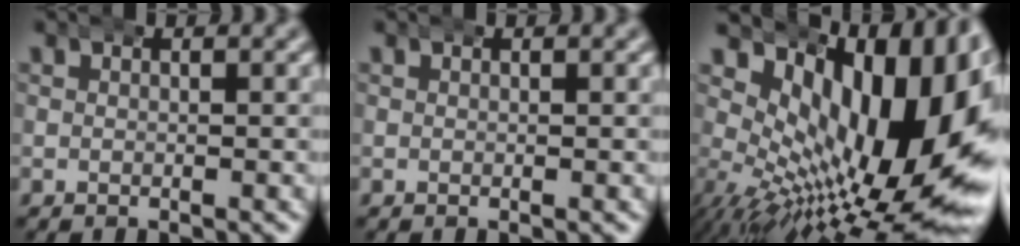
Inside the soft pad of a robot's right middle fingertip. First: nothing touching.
{"total": 0.0}
{"total": 17.1, "force": [0.6, 9.4, 14.2], "torque": [-0.212, -0.037, 0.031]}